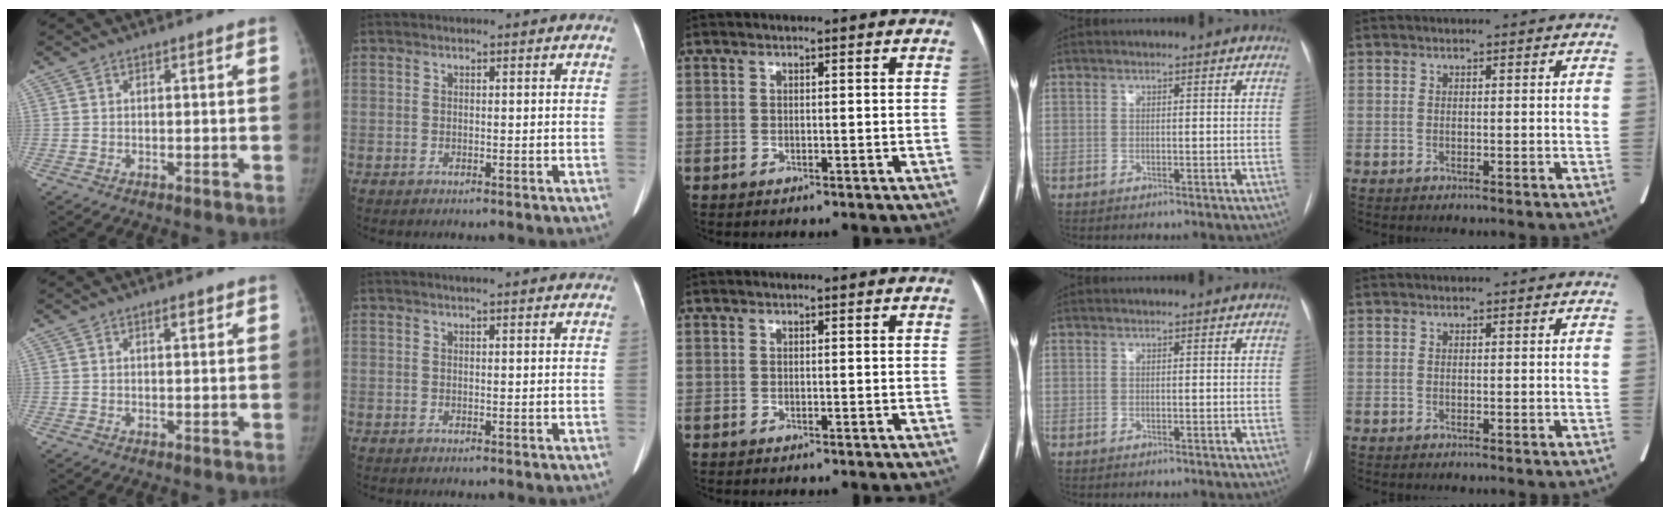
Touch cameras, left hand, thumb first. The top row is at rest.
{"thumb": {"total": 1.7, "force": [1.0, 0.6, 1.2], "torque": [-0.013, -0.004, 0.015]}, "index": {"total": 6.6, "force": [5.8, 0.8, 3.0], "torque": [-0.040, 0.019, 0.064]}}